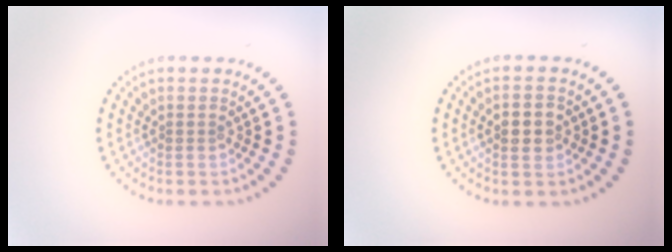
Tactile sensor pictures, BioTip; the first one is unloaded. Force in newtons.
{"total": 2.8, "press": 2.8, "slide": 0.2}